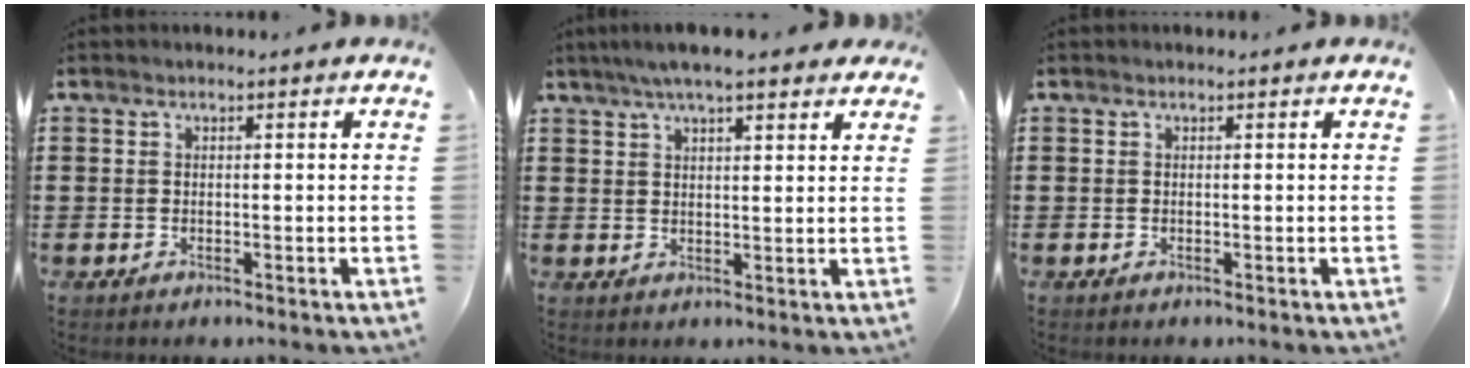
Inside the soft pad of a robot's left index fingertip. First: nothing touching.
{"total": 5.4, "force": [4.2, 0.7, 3.2], "torque": [-0.071, 0.000, 0.075]}
{"total": 0.0}